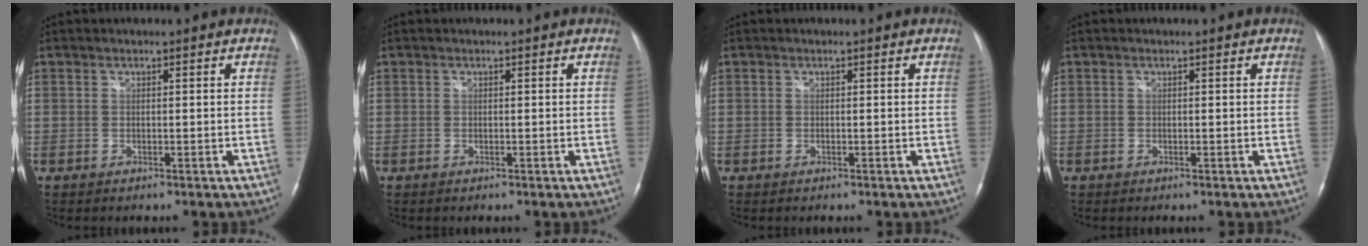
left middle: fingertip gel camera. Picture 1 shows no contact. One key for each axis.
{"total": 0.0}
{"total": 0.0}
{"total": 0.0}